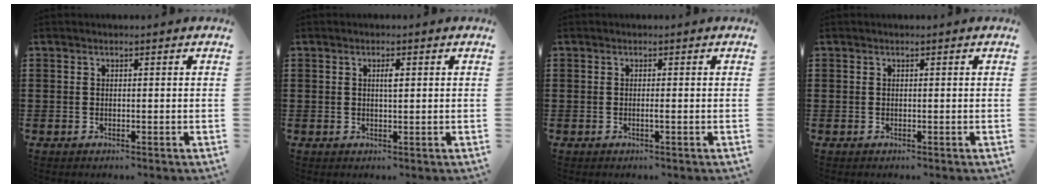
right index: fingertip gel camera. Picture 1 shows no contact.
{"total": 1.6, "force": [0.4, 0.4, 1.5], "torque": [-0.029, 0.004, 0.005]}
{"total": 0.7, "force": [-0.3, -0.2, 0.6], "torque": [-0.011, -0.004, -0.005]}
{"total": 0.0}